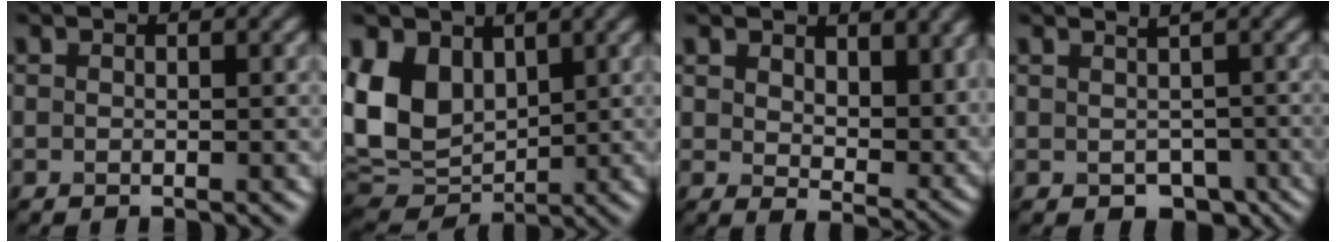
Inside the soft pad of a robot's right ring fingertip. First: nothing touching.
{"total": 9.2, "force": [2.4, 6.6, 6.0], "torque": [-0.147, 0.000, 0.042]}
{"total": 7.2, "force": [3.8, 4.1, 4.6], "torque": [-0.080, -0.017, 0.070]}
{"total": 2.6, "force": [-0.7, 1.9, 1.7], "torque": [-0.008, -0.010, 0.005]}